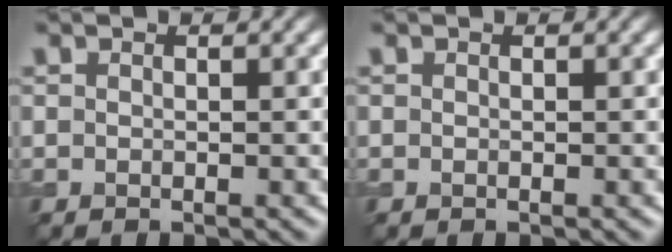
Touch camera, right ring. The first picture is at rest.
{"total": 0.0}